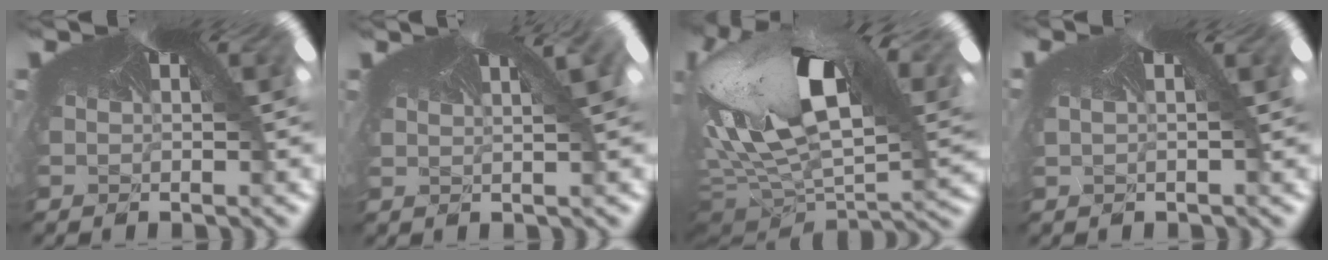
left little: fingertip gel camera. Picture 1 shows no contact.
{"total": 1.6, "force": [0.6, 0.4, 1.4], "torque": [-0.018, 0.009, 0.005]}
{"total": 5.1, "force": [-2.8, 2.5, 3.4], "torque": [-0.129, -0.062, -0.028]}
{"total": 0.8, "force": [-0.1, 0.1, 0.8], "torque": [-0.028, 0.014, -0.002]}